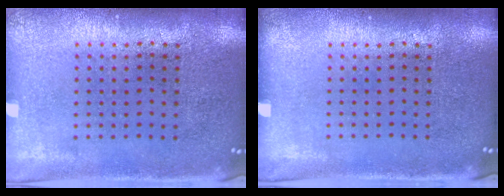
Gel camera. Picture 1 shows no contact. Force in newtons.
{"total": 0.0}